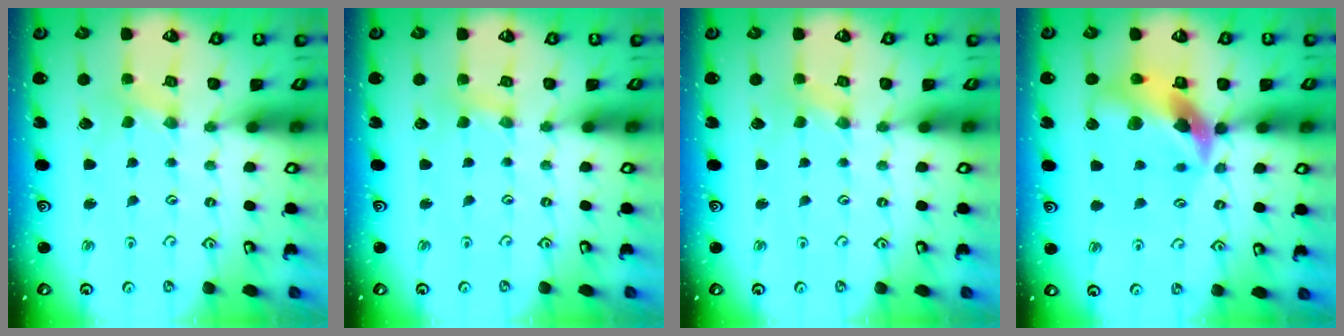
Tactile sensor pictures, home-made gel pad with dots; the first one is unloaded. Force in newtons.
{"total": 2.3, "press": 2.3, "slide": 0.3}
{"total": 0.0}
{"total": 12.8, "press": 12.7, "slide": 1.6}